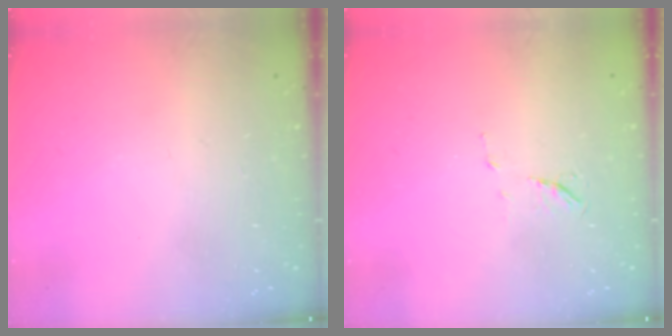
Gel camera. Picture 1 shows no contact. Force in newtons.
{"total": 4.9, "press": 4.8, "slide": 1.3}